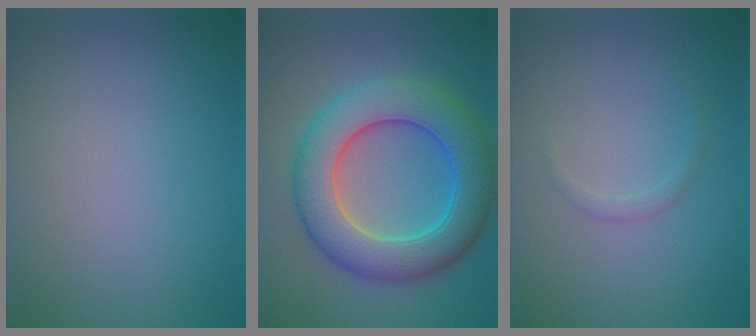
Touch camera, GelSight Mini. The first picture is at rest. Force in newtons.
{"total": 9.0, "press": 9.0, "slide": 0.2}
{"total": 0.8, "press": 0.8, "slide": 0.1}